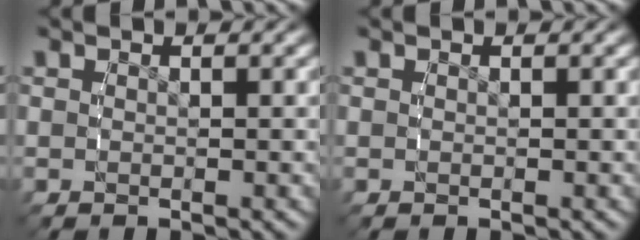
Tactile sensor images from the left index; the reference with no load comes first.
{"total": 0.0}